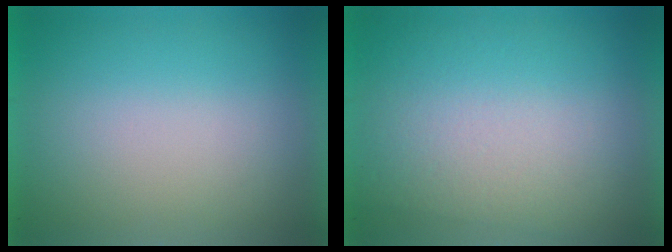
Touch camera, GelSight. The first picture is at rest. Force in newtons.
{"total": 2.9}